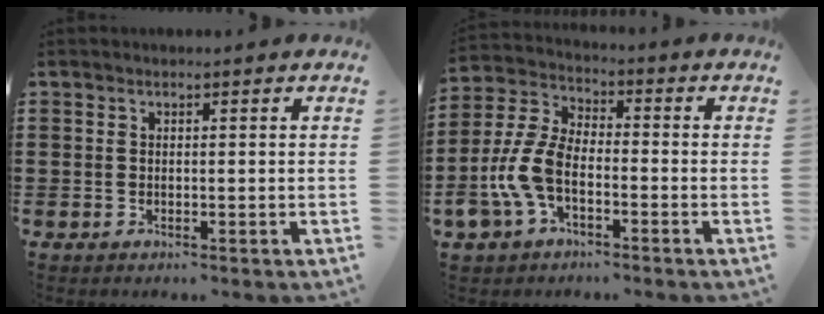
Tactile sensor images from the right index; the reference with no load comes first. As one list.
[{"total": 8.3, "force": [-3.2, 4.6, 6.1], "torque": [-0.162, -0.003, -0.070]}]